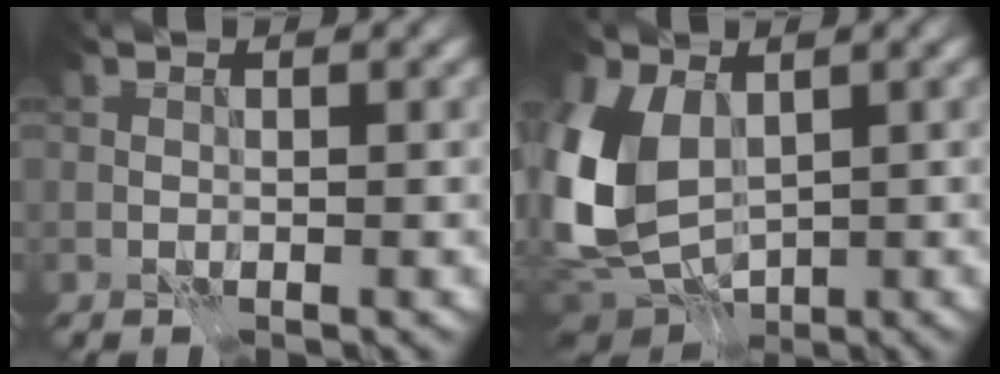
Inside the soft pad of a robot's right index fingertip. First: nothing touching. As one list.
[{"total": 9.4, "force": [0.8, 6.4, 6.8], "torque": [-0.177, -0.009, 0.010]}]